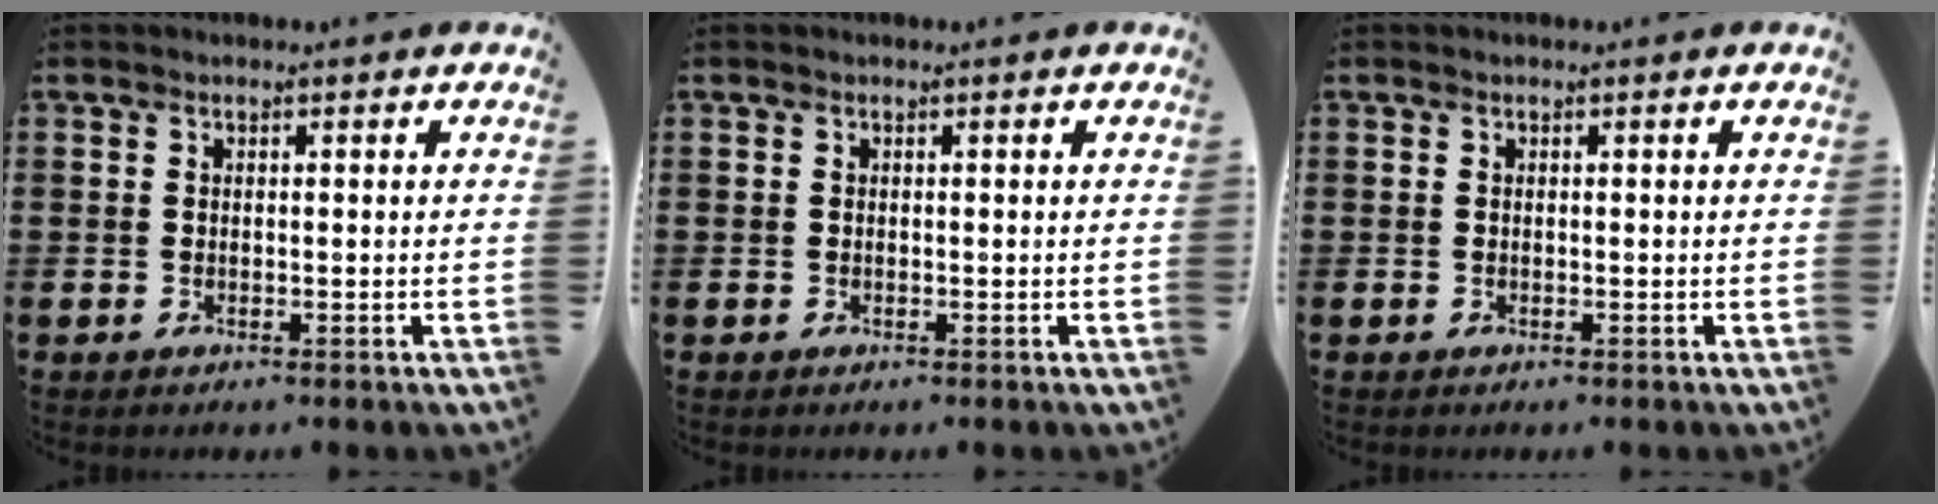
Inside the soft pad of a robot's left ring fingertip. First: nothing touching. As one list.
[{"total": 0.0}, {"total": 0.0}]